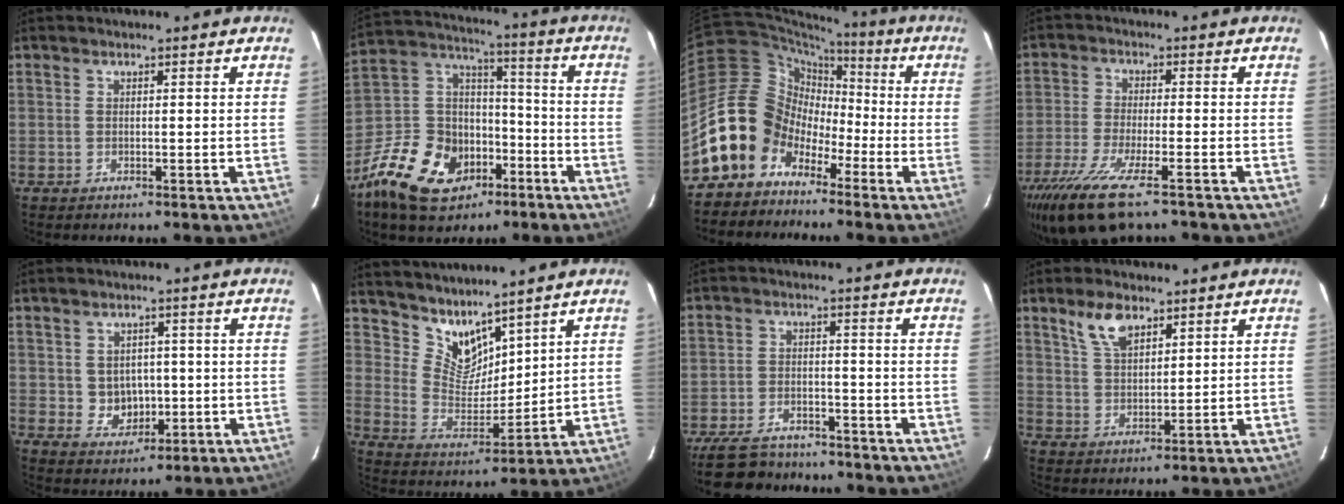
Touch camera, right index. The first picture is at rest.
{"total": 22.0, "force": [-12.6, 14.1, 11.2], "torque": [-0.259, 0.024, -0.200]}
{"total": 13.4, "force": [-6.5, 11.1, 4.0], "torque": [-0.093, 0.036, -0.123]}
{"total": 13.6, "force": [-9.5, 3.1, 9.1], "torque": [-0.204, -0.051, -0.179]}
{"total": 5.4, "force": [-0.2, 5.0, 2.0], "torque": [-0.042, 0.007, 0.012]}
{"total": 9.1, "force": [7.8, 3.6, 2.9], "torque": [-0.052, -0.008, 0.161]}
{"total": 13.5, "force": [-11.3, 5.7, 4.8], "torque": [-0.133, 0.003, -0.173]}
{"total": 7.0, "force": [4.5, 3.3, 4.2], "torque": [-0.077, 0.008, 0.090]}